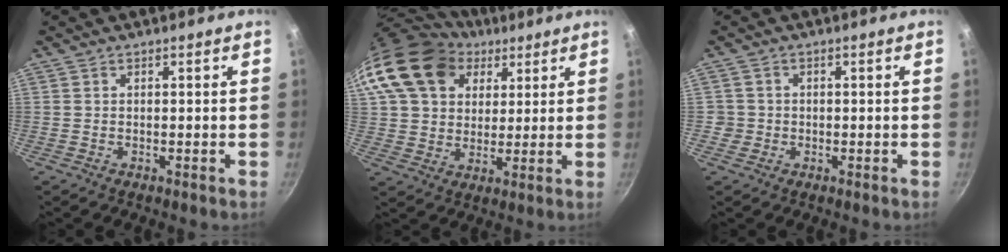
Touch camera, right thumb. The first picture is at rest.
{"total": 18.2, "force": [8.5, 13.4, 9.0], "torque": [-0.150, -0.001, 0.149]}
{"total": 2.0, "force": [-0.5, 2.0, 0.2], "torque": [0.007, 0.012, -0.006]}